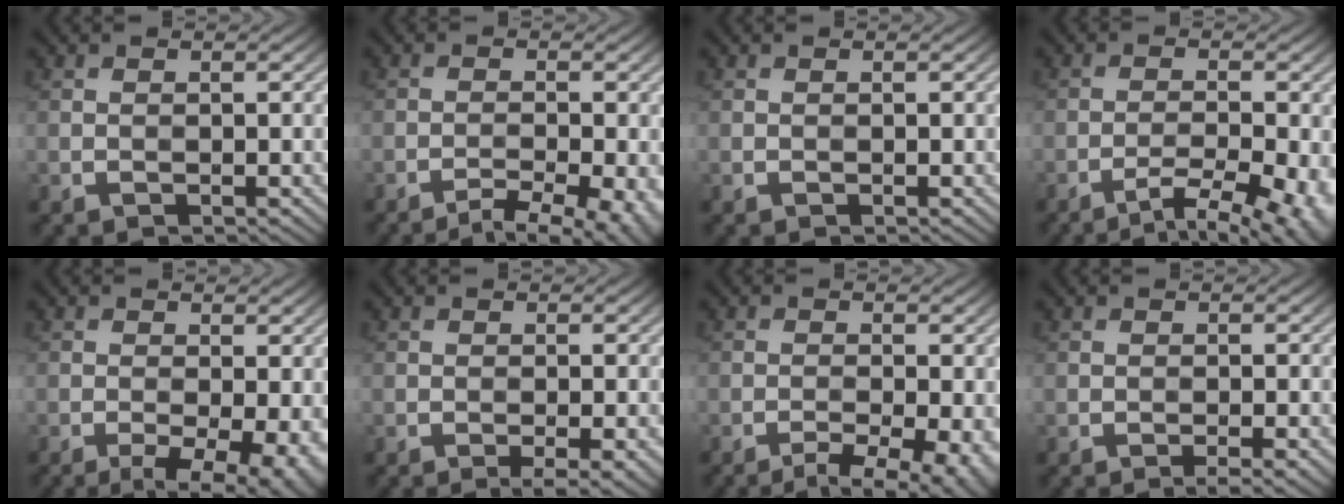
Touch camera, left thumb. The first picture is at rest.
{"total": 5.9, "force": [-4.2, 1.1, 4.0], "torque": [-0.059, -0.007, -0.061]}
{"total": 0.0}
{"total": 7.6, "force": [-4.3, 1.9, 6.0], "torque": [-0.098, -0.008, -0.059]}
{"total": 7.5, "force": [-3.2, 2.5, 6.3], "torque": [-0.096, -0.010, -0.040]}
{"total": 2.8, "force": [-1.4, 0.4, 2.4], "torque": [-0.039, 0.002, -0.023]}
{"total": 6.2, "force": [-3.8, 1.4, 4.7], "torque": [-0.069, -0.009, -0.054]}
{"total": 2.0, "force": [-1.2, 0.2, 1.6], "torque": [-0.025, 0.003, -0.021]}